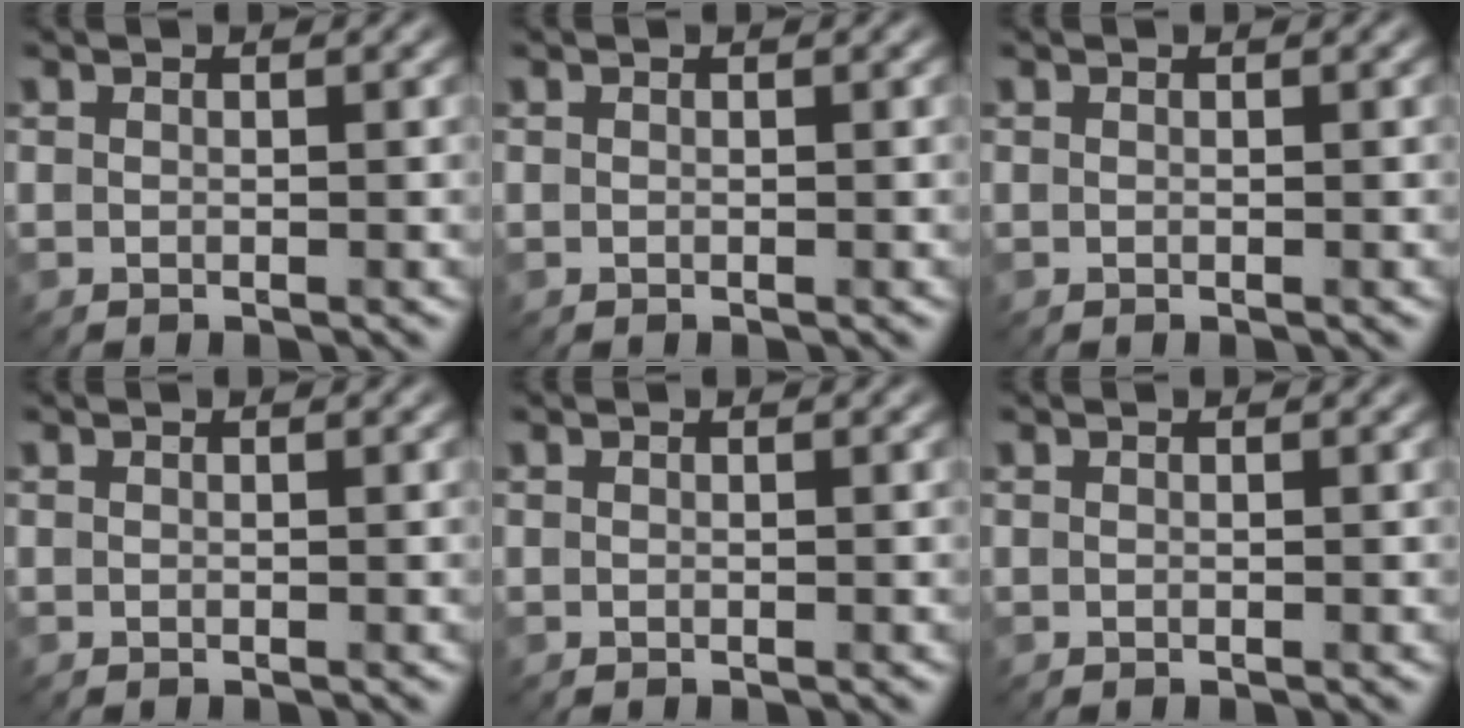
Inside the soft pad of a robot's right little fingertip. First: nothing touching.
{"total": 0.0}
{"total": 0.0}
{"total": 0.0}
{"total": 0.0}
{"total": 0.0}